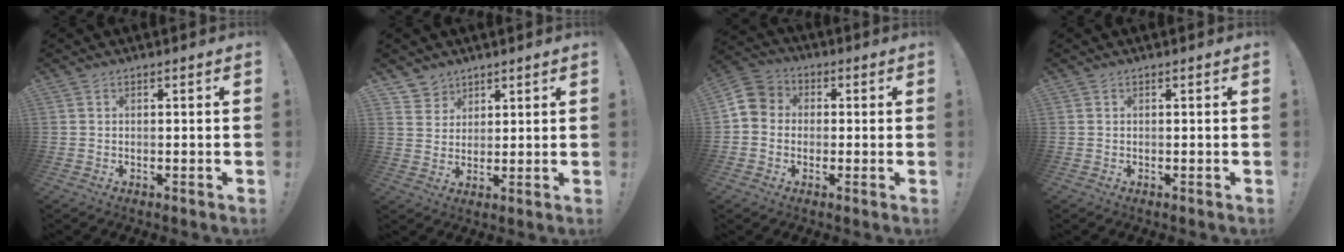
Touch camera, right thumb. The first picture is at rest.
{"total": 5.1, "force": [3.5, 3.8, -0.1], "torque": [-0.006, -0.028, 0.069]}
{"total": 7.3, "force": [-0.4, 6.6, 3.1], "torque": [-0.049, 0.019, -0.003]}
{"total": 0.0}